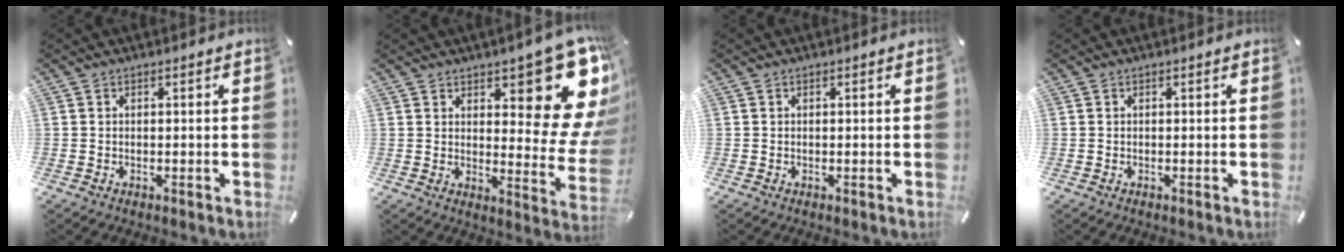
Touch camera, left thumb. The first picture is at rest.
{"total": 18.2, "force": [10.1, 7.3, 13.2], "torque": [-0.145, -0.097, 0.167]}
{"total": 0.0}
{"total": 0.0}